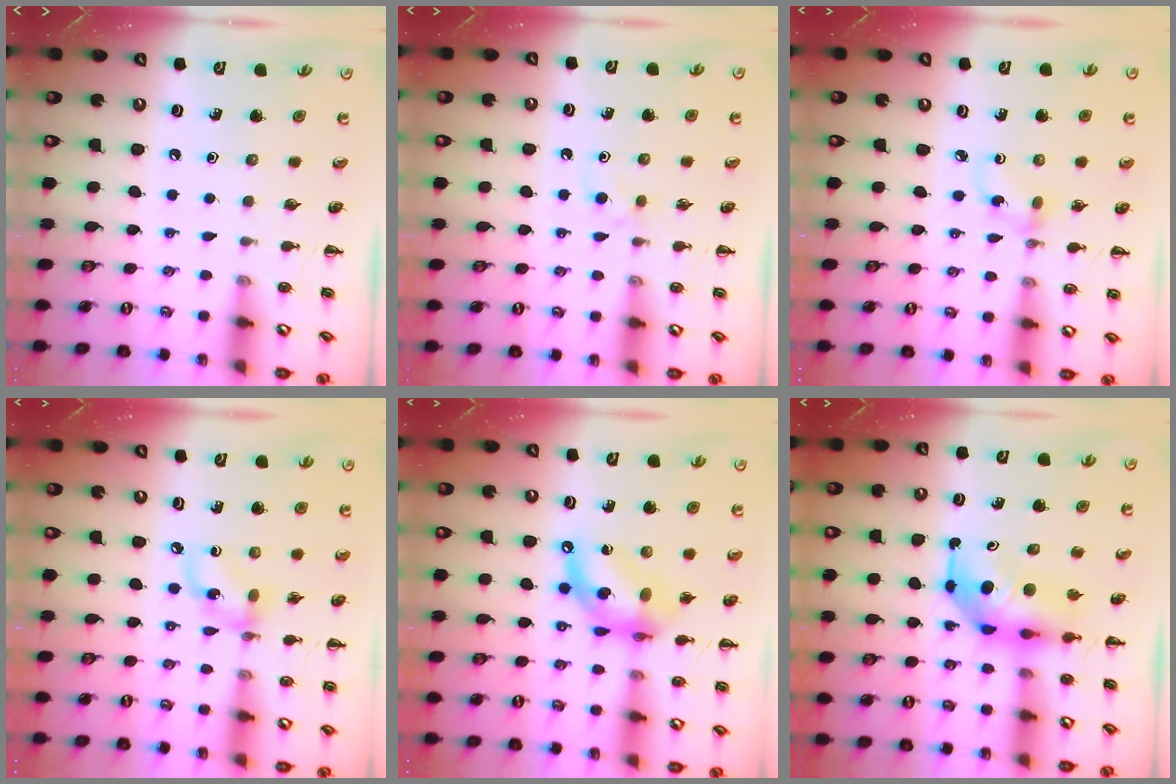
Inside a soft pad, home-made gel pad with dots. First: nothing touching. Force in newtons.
{"total": 3.9, "press": 3.6, "slide": 1.4}
{"total": 2.9, "press": 2.7, "slide": 0.9}
{"total": 7.4, "press": 7.3, "slide": 1.2}
{"total": 12.0, "press": 11.5, "slide": 3.2}
{"total": 5.6, "press": 5.5, "slide": 1.2}